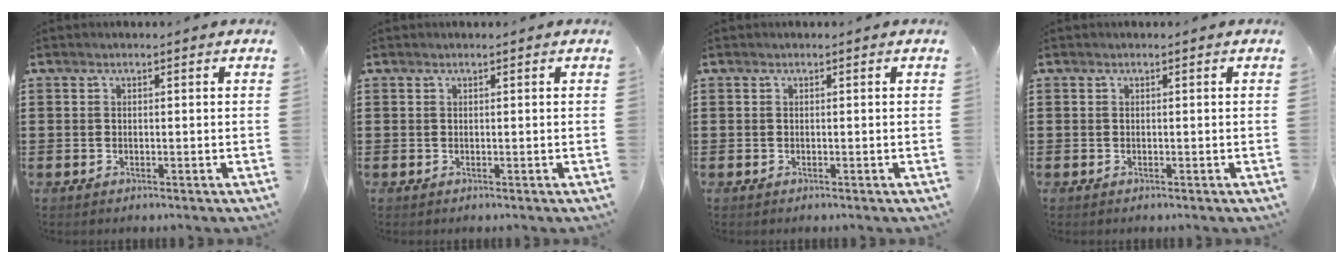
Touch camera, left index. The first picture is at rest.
{"total": 0.0}
{"total": 0.0}
{"total": 0.0}